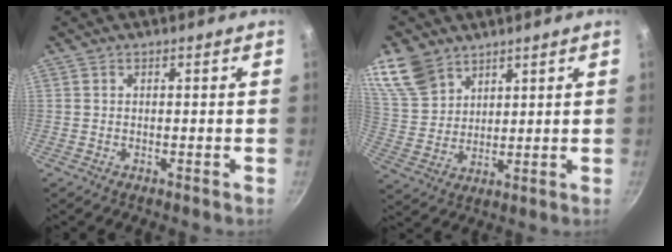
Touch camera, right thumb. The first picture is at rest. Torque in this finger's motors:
{"motor_torque": [-0.33, 0.38, -0.02, 0.16, 0.04]}